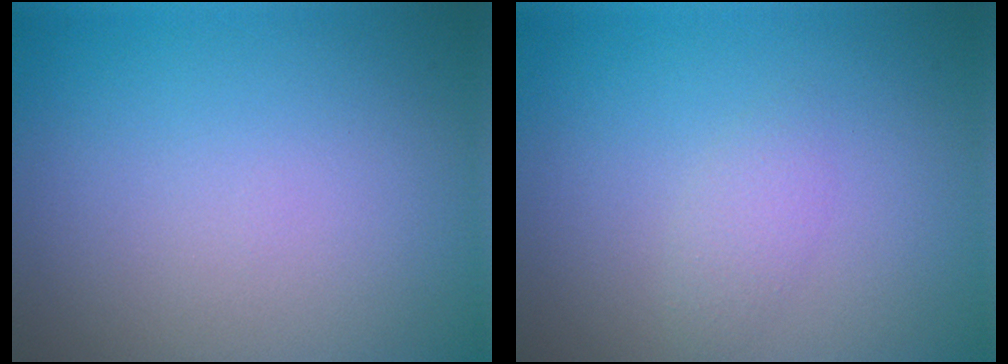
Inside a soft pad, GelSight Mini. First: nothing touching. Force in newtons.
{"total": 1.2, "press": 1.2, "slide": 0.1}